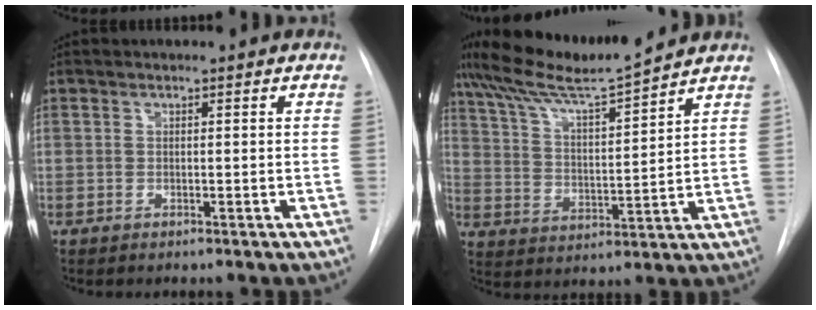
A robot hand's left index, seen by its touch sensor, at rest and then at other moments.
{"total": 12.3, "force": [11.2, -0.7, 5.2], "torque": [-0.102, 0.005, 0.198]}